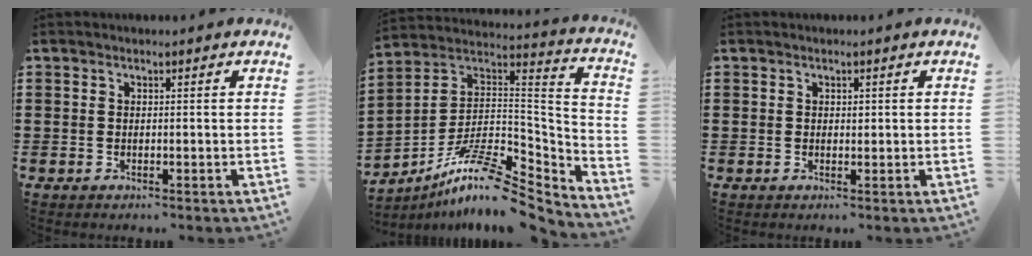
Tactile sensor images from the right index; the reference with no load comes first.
{"total": 12.4, "force": [-8.5, 3.7, 8.2], "torque": [-0.154, 0.011, -0.162]}
{"total": 0.6, "force": [0.2, 0.5, 0.4], "torque": [0.000, -0.002, 0.003]}